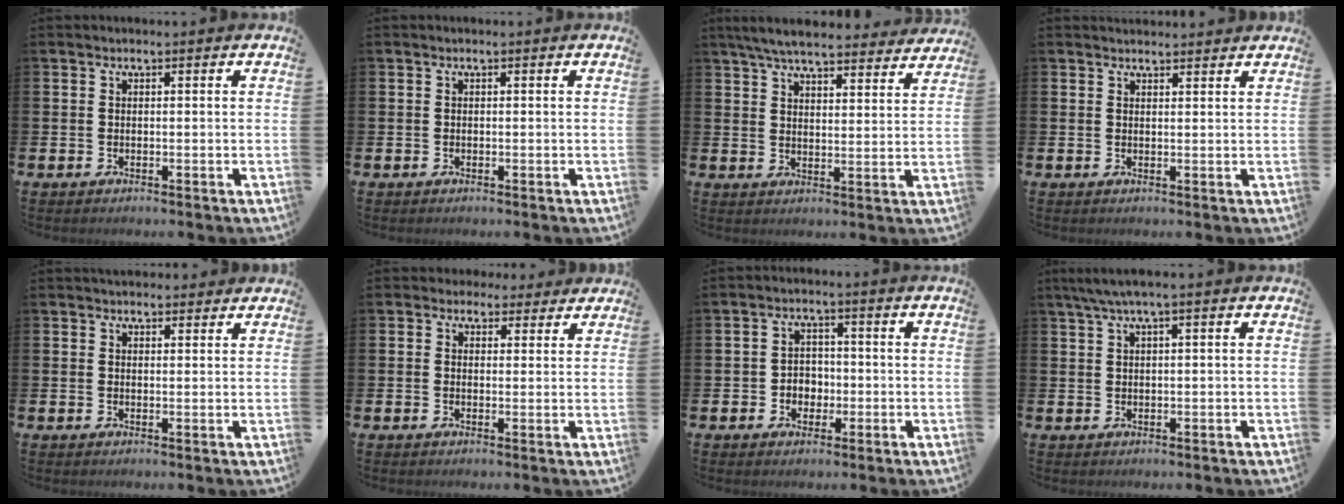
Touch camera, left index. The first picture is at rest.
{"total": 0.0}
{"total": 6.6, "force": [6.2, 0.9, 1.9], "torque": [-0.056, -0.030, 0.111]}
{"total": 1.9, "force": [1.9, 0.3, 0.0], "torque": [0.005, -0.008, 0.033]}
{"total": 2.2, "force": [2.1, 0.7, -0.1], "torque": [0.005, -0.005, 0.037]}
{"total": 2.7, "force": [2.2, 1.6, -0.2], "torque": [0.009, -0.007, 0.036]}
{"total": 3.0, "force": [-0.7, 2.7, 1.0], "torque": [-0.018, 0.004, -0.022]}
{"total": 2.5, "force": [1.5, -0.1, 2.1], "torque": [-0.048, 0.005, 0.027]}